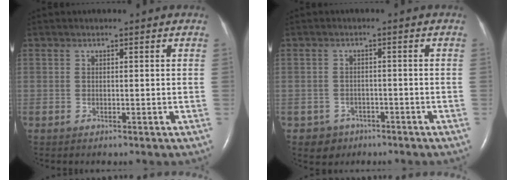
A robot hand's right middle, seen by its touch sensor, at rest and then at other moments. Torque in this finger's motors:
{"motor_torque": [-0.06, 0.07, -0.02, 0.01]}